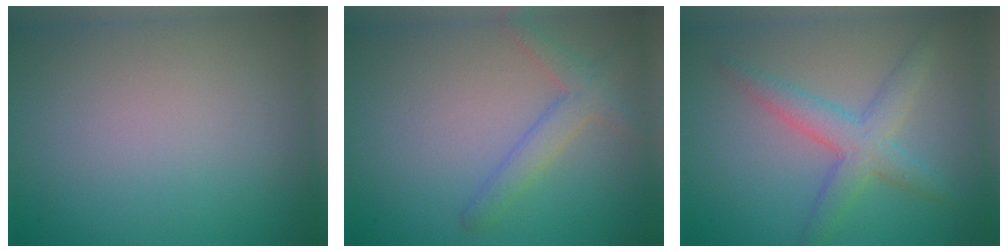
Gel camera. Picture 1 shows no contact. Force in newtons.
{"total": 2.7, "press": 2.7, "slide": 0.2}
{"total": 3.8, "press": 3.8, "slide": 0.1}